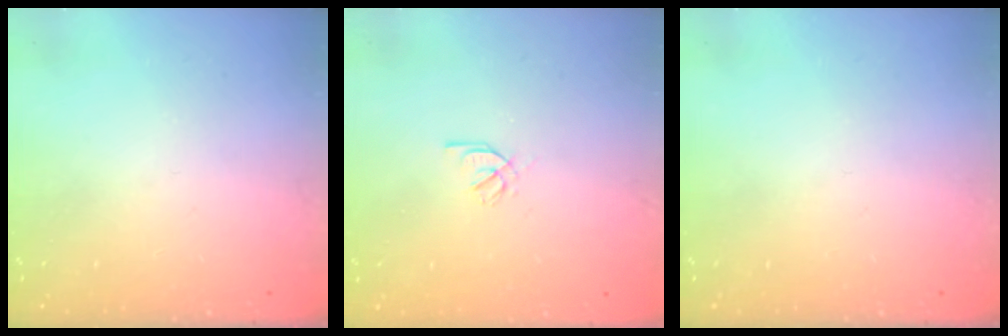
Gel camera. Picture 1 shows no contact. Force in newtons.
{"total": 2.2, "press": 2.1, "slide": 0.6}
{"total": 0.0}